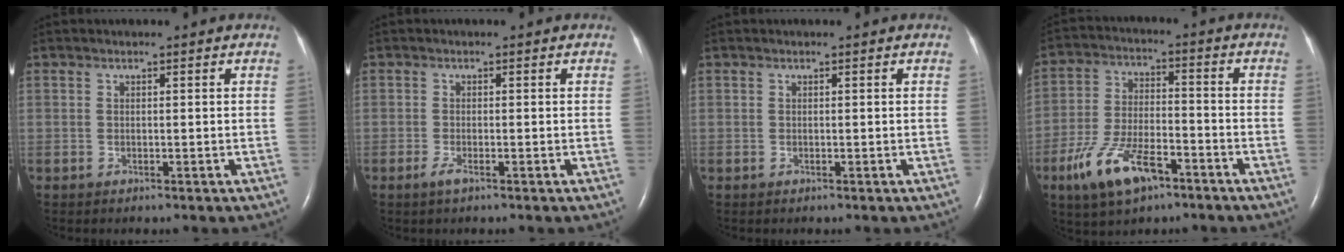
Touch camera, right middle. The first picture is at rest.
{"total": 1.3, "force": [-0.8, 0.1, 1.0], "torque": [-0.024, -0.003, -0.019]}
{"total": 0.0}
{"total": 11.3, "force": [-6.5, 4.3, 8.2], "torque": [-0.172, 0.000, -0.117]}